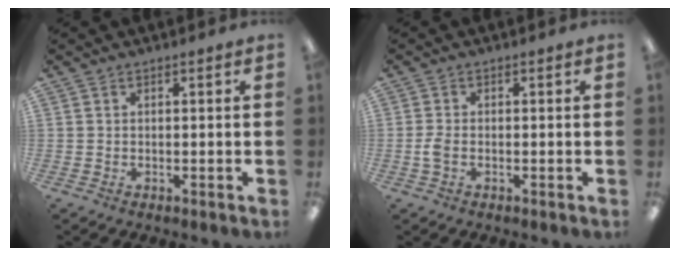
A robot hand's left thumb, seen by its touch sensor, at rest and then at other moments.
{"total": 2.7, "force": [-0.5, 1.5, 2.2], "torque": [-0.044, 0.002, -0.009]}